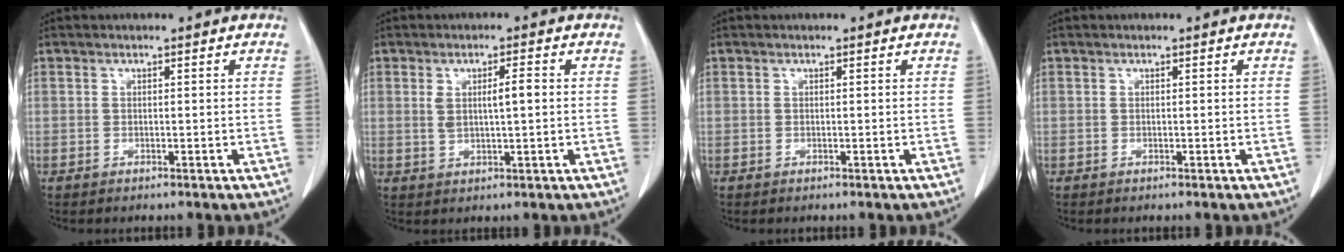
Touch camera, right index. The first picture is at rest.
{"total": 3.8, "force": [0.7, 0.7, 3.7], "torque": [-0.064, 0.007, 0.017]}
{"total": 0.0}
{"total": 0.0}